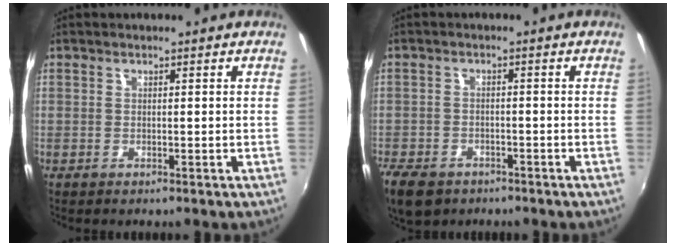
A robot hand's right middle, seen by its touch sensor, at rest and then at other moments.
{"total": 9.1, "force": [-6.0, 5.4, 4.0], "torque": [-0.113, -0.017, -0.106]}